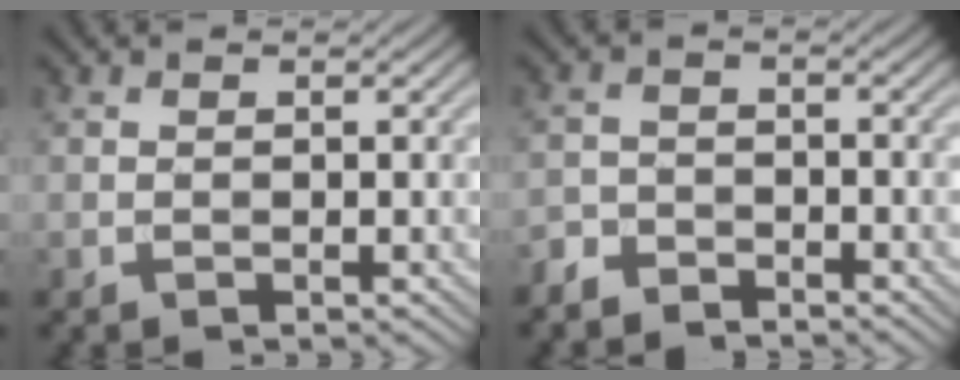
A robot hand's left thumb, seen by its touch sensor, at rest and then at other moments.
{"total": 2.8, "force": [-2.8, 0.6, -0.1], "torque": [0.001, 0.000, -0.062]}